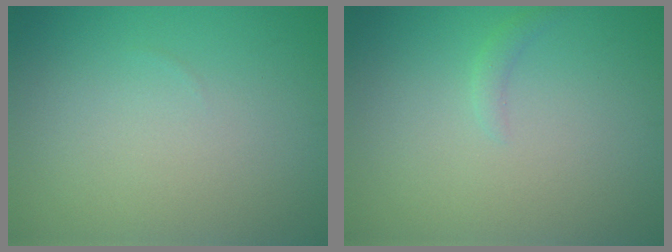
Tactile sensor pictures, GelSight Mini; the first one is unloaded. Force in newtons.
{"total": 0.8, "press": 0.8, "slide": 0.1}